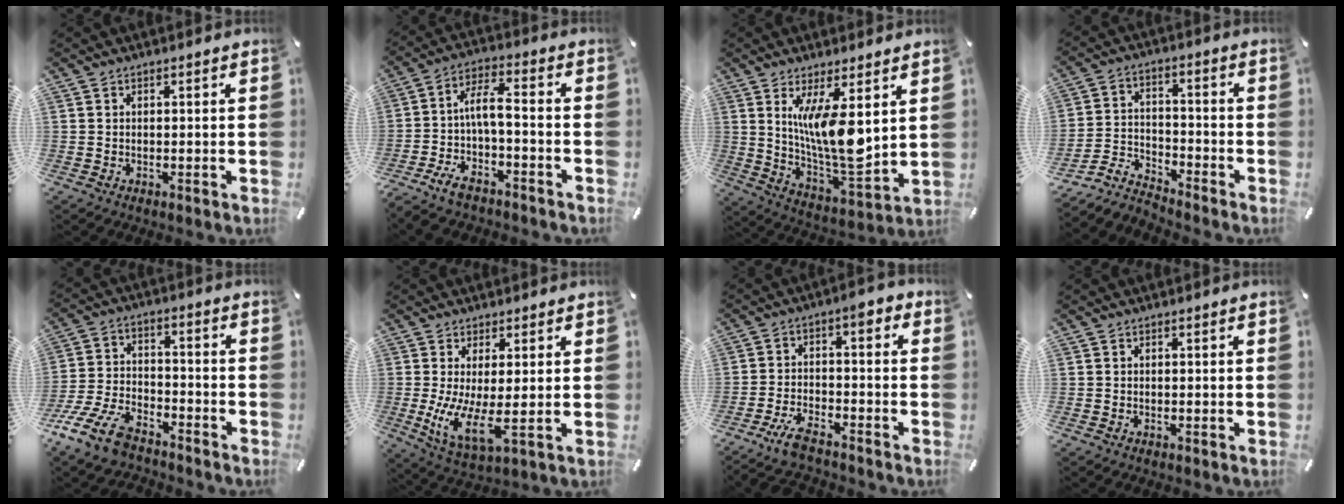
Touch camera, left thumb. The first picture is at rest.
{"total": 7.3, "force": [-2.5, 2.3, 6.5], "torque": [-0.127, 0.005, -0.049]}
{"total": 14.3, "force": [4.8, 4.8, 12.6], "torque": [-0.239, -0.042, 0.079]}
{"total": 8.1, "force": [-7.2, 2.9, 2.2], "torque": [-0.042, 0.025, -0.141]}
{"total": 12.9, "force": [-9.8, 5.4, 6.5], "torque": [-0.134, 0.048, -0.185]}
{"total": 9.2, "force": [0.7, 2.4, 8.9], "torque": [-0.193, -0.037, 0.014]}
{"total": 8.4, "force": [-5.2, 3.2, 5.7], "torque": [-0.115, 0.030, -0.099]}
{"total": 0.0}